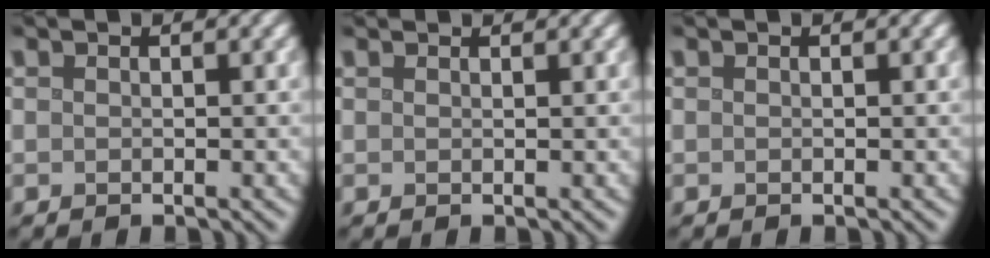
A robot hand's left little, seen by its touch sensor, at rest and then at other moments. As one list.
[{"total": 1.3, "force": [1.3, 0.1, 0.3], "torque": [-0.012, -0.003, 0.014]}, {"total": 0.0}]